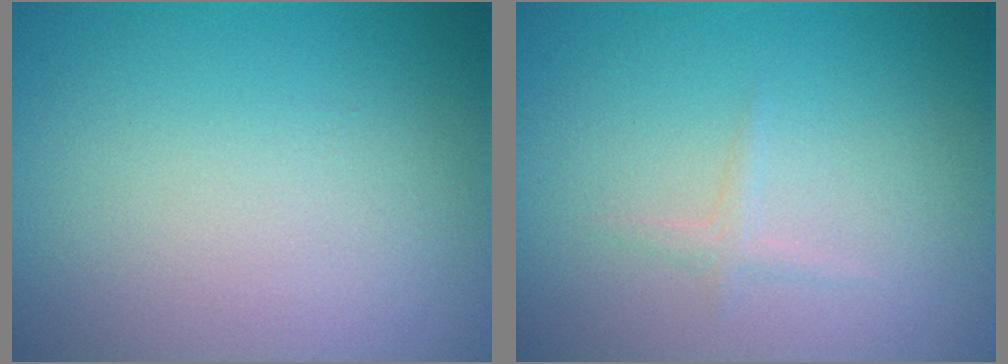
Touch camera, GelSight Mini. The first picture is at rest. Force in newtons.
{"total": 0.8, "press": 0.8, "slide": 0.0}